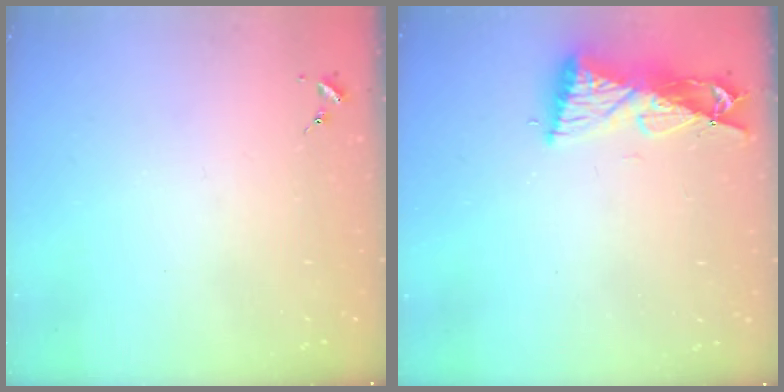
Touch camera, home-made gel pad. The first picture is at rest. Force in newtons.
{"total": 9.9, "press": 9.8, "slide": 1.0}